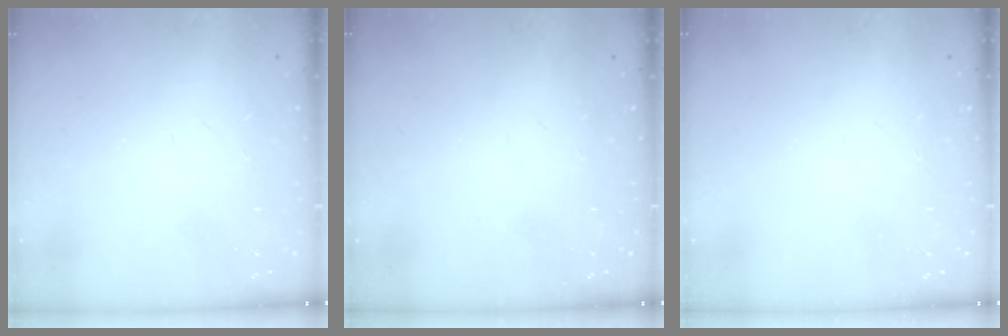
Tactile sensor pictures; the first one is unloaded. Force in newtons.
{"total": 0.0}
{"total": 0.0}